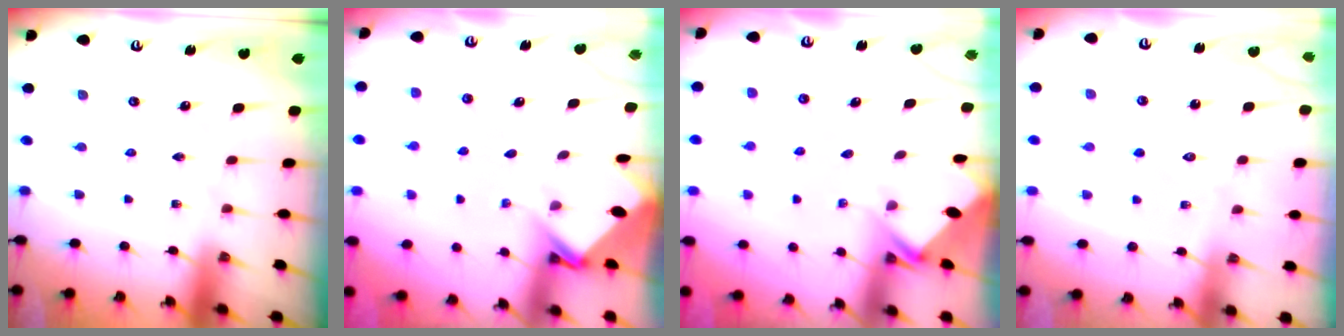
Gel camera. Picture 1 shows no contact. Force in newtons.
{"total": 3.7, "press": 3.7, "slide": 0.2}
{"total": 2.7, "press": 2.7, "slide": 0.2}
{"total": 5.1, "press": 5.0, "slide": 0.4}